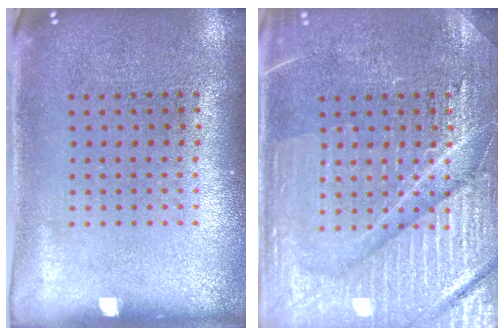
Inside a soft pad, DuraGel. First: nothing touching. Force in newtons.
{"total": 4.3, "press": 4.2, "slide": 0.6}